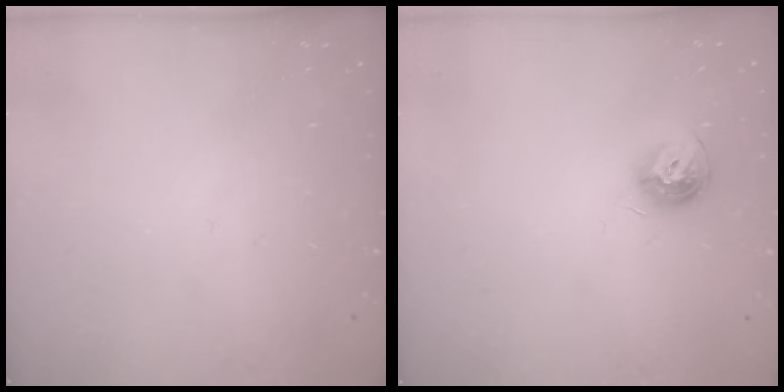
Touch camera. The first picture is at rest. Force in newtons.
{"total": 8.9, "press": 8.9, "slide": 0.5}